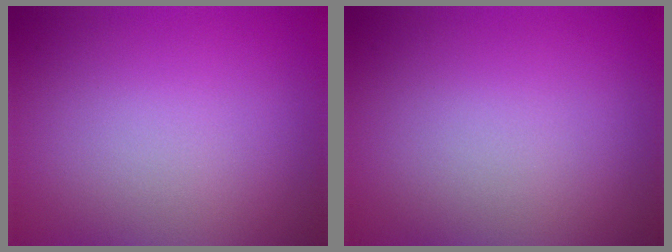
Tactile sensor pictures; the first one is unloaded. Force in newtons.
{"total": 0.0}